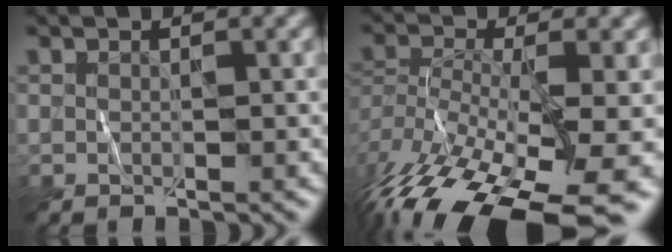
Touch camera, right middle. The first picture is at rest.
{"total": 17.8, "force": [-11.8, 6.4, 11.7], "torque": [-0.240, -0.045, -0.170]}